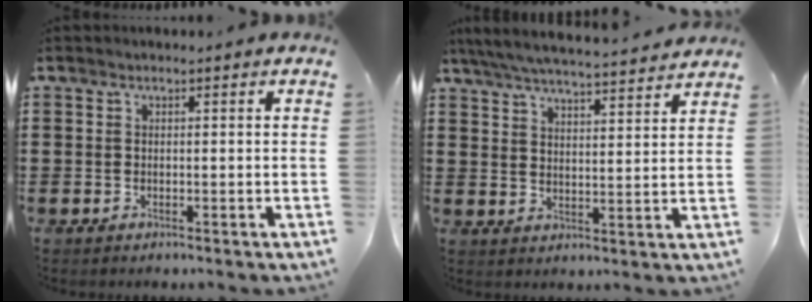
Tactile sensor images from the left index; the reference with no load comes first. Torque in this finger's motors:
{"motor_torque": [1.10, -1.03, 0.27, 0.11]}